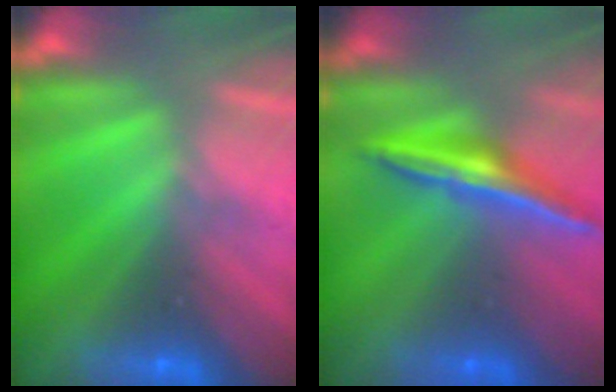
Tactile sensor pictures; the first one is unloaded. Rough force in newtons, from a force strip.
{"total": 1.5}